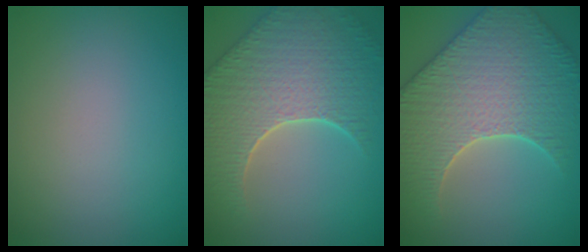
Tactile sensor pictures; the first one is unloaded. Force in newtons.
{"total": 8.6, "press": 6.1, "slide": 6.1}
{"total": 8.1, "press": 6.9, "slide": 4.2}